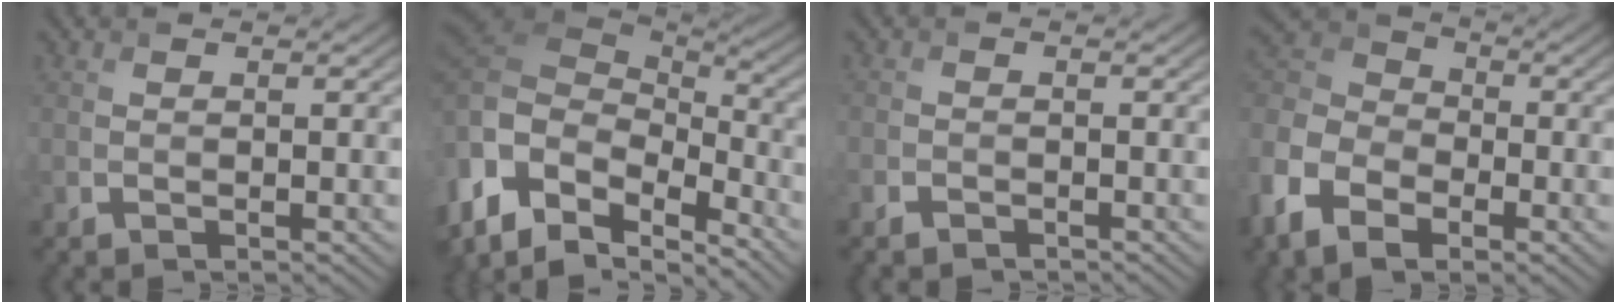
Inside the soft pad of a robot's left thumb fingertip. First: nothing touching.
{"total": 16.2, "force": [-3.6, 10.6, 11.7], "torque": [-0.273, -0.026, -0.025]}
{"total": 1.7, "force": [-1.6, 0.5, 0.5], "torque": [-0.008, -0.005, -0.033]}
{"total": 11.1, "force": [-4.4, 7.1, 7.2], "torque": [-0.200, -0.021, -0.098]}